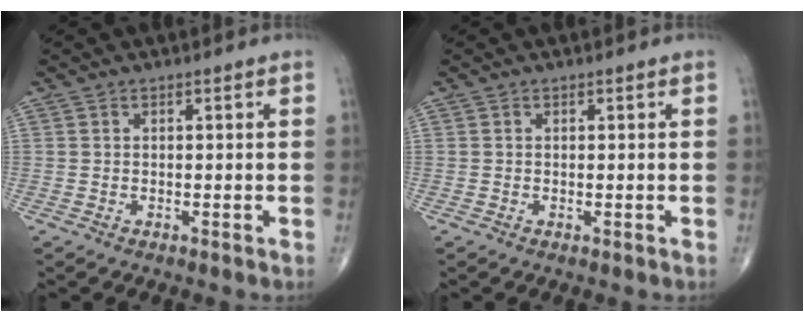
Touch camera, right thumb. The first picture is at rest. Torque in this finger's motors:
{"motor_torque": [0.46, -0.22, -0.07, -0.16, -0.03]}